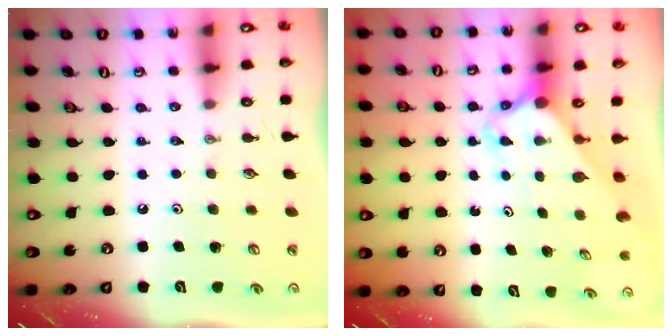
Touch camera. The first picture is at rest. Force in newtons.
{"total": 2.8, "press": 2.8, "slide": 0.2}